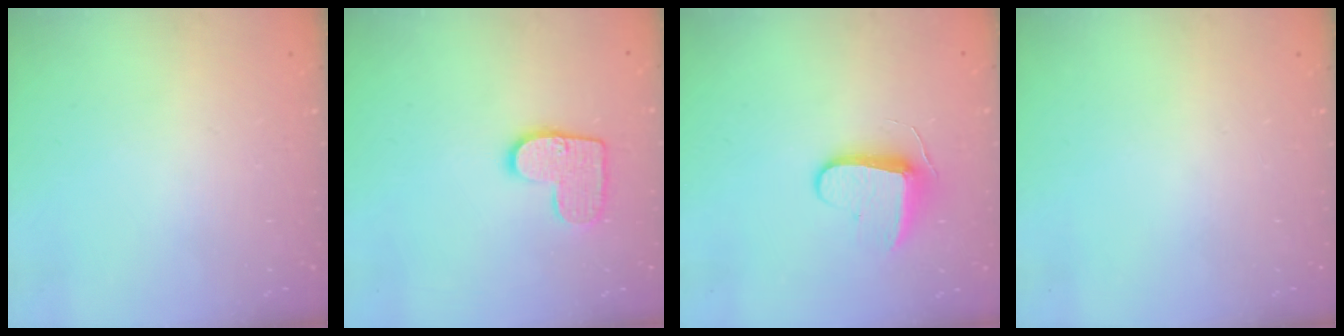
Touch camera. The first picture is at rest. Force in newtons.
{"total": 10.7, "press": 10.7, "slide": 0.6}
{"total": 8.7, "press": 8.7, "slide": 0.5}
{"total": 0.0}